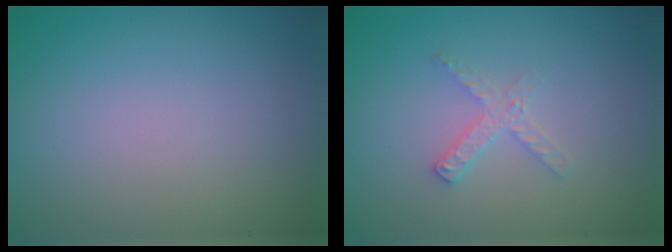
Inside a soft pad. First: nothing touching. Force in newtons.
{"total": 1.7, "press": 1.7, "slide": 0.2}